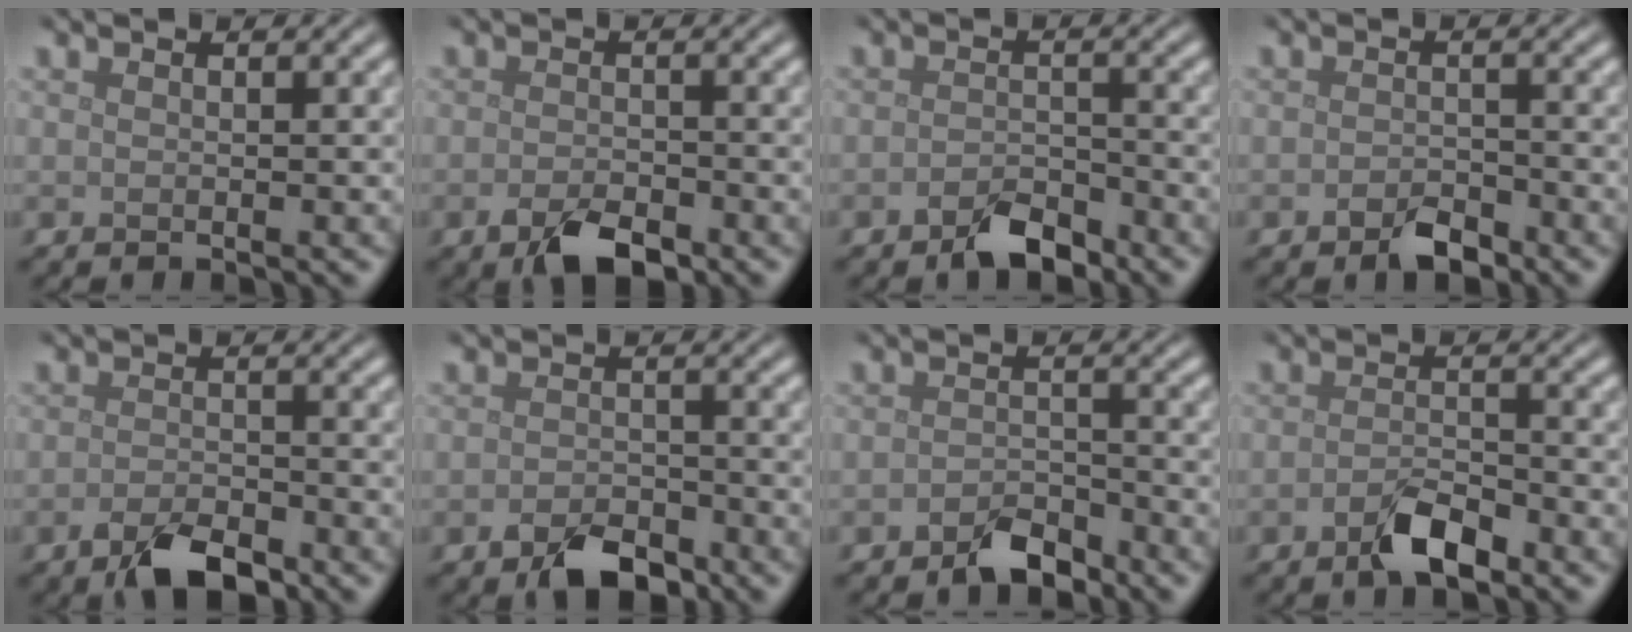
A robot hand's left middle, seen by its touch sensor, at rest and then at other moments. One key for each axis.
{"total": 3.7, "fx": -2.2, "fy": 1.8, "fz": 2.5, "tx": -0.045, "ty": -0.006, "tz": -0.041}
{"total": 3.3, "fx": -2.4, "fy": 1.5, "fz": 1.7, "tx": -0.028, "ty": 0.003, "tz": -0.047}
{"total": 2.5, "fx": -1.7, "fy": 1.2, "fz": 1.4, "tx": -0.023, "ty": 0.002, "tz": -0.032}
{"total": 4.2, "fx": -2.7, "fy": 1.8, "fz": 2.7, "tx": -0.048, "ty": -0.006, "tz": -0.053}
{"total": 4.1, "fx": -2.7, "fy": 2.2, "fz": 2.2, "tx": -0.035, "ty": -0.005, "tz": -0.053}
{"total": 3.0, "fx": -2.3, "fy": 1.3, "fz": 1.4, "tx": -0.022, "ty": 0.004, "tz": -0.045}
{"total": 3.2, "fx": -2.1, "fy": 1.2, "fz": 2.2, "tx": -0.042, "ty": 0.002, "tz": -0.040}